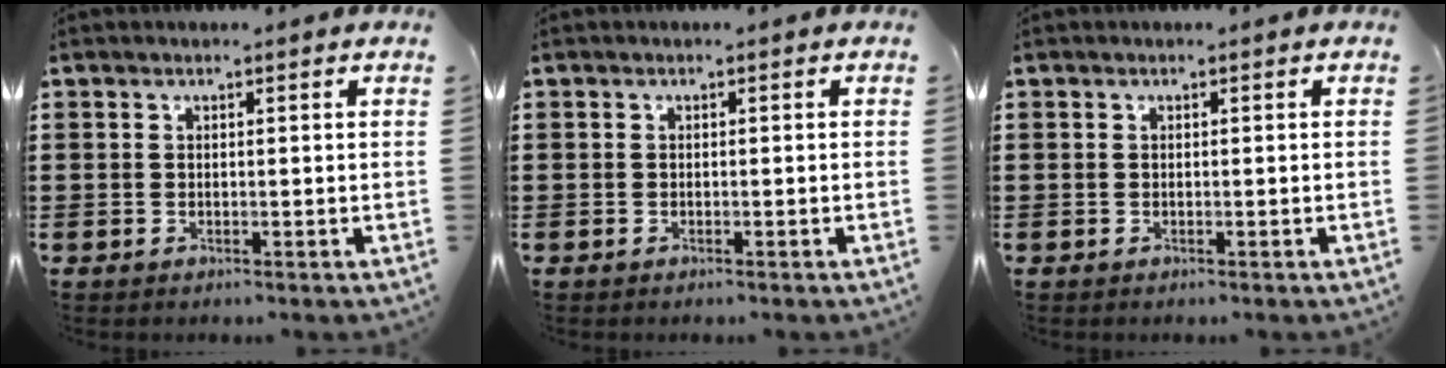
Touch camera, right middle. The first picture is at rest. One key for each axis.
{"total": 0.0}
{"total": 0.0}